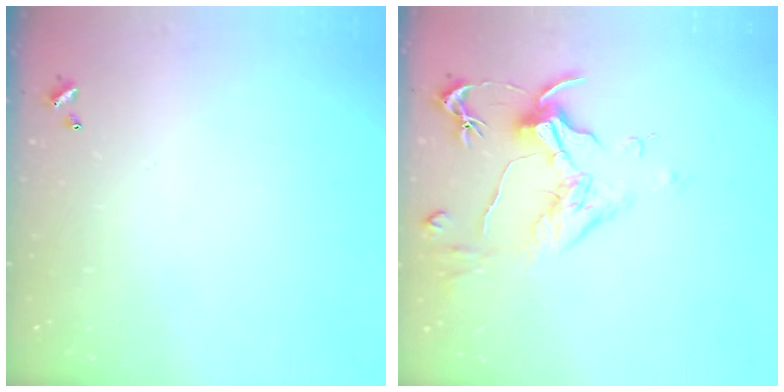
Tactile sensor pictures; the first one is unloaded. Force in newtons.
{"total": 1.7, "press": 1.5, "slide": 0.9}